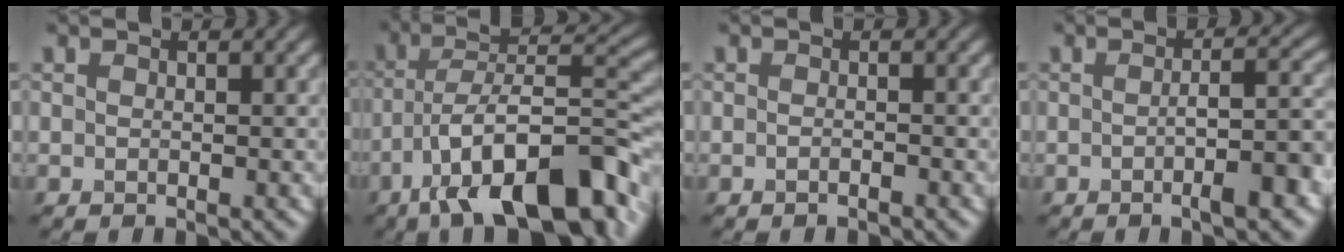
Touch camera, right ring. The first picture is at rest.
{"total": 14.2, "force": [-7.5, 4.7, 11.1], "torque": [-0.165, 0.007, -0.125]}
{"total": 0.8, "force": [-0.5, 0.2, 0.6], "torque": [-0.009, 0.000, -0.010]}
{"total": 5.3, "force": [-1.6, 1.3, 4.9], "torque": [-0.064, 0.010, -0.026]}